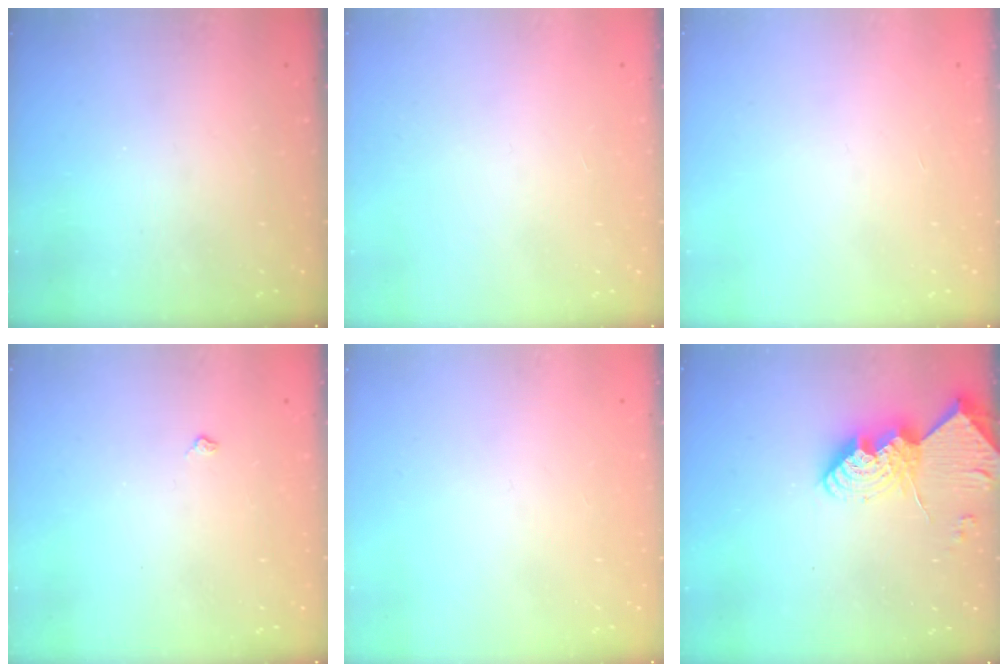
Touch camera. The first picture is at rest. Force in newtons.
{"total": 0.0}
{"total": 0.0}
{"total": 3.0, "press": 3.0, "slide": 0.5}
{"total": 0.0}
{"total": 14.0, "press": 14.0, "slide": 0.9}